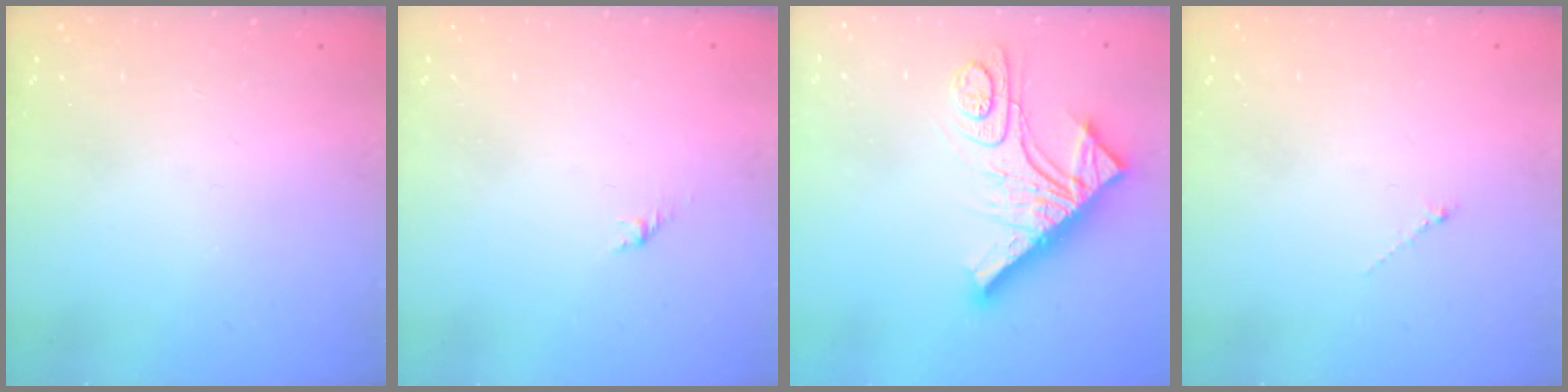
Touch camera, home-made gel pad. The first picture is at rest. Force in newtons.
{"total": 1.7, "press": 1.6, "slide": 0.7}
{"total": 16.3, "press": 16.3, "slide": 1.5}
{"total": 0.6, "press": 0.5, "slide": 0.3}